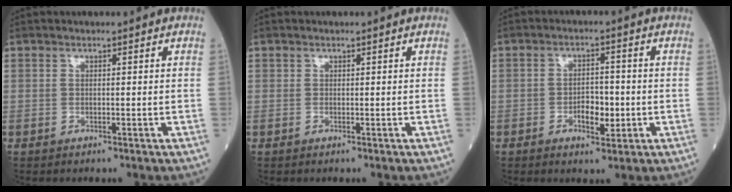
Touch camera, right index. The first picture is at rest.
{"total": 0.0}
{"total": 4.2, "force": [-1.1, 1.9, 3.6], "torque": [-0.056, 0.003, -0.014]}